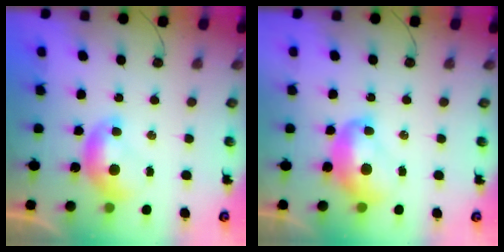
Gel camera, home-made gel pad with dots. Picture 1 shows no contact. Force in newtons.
{"total": 3.0, "press": 2.9, "slide": 0.5}